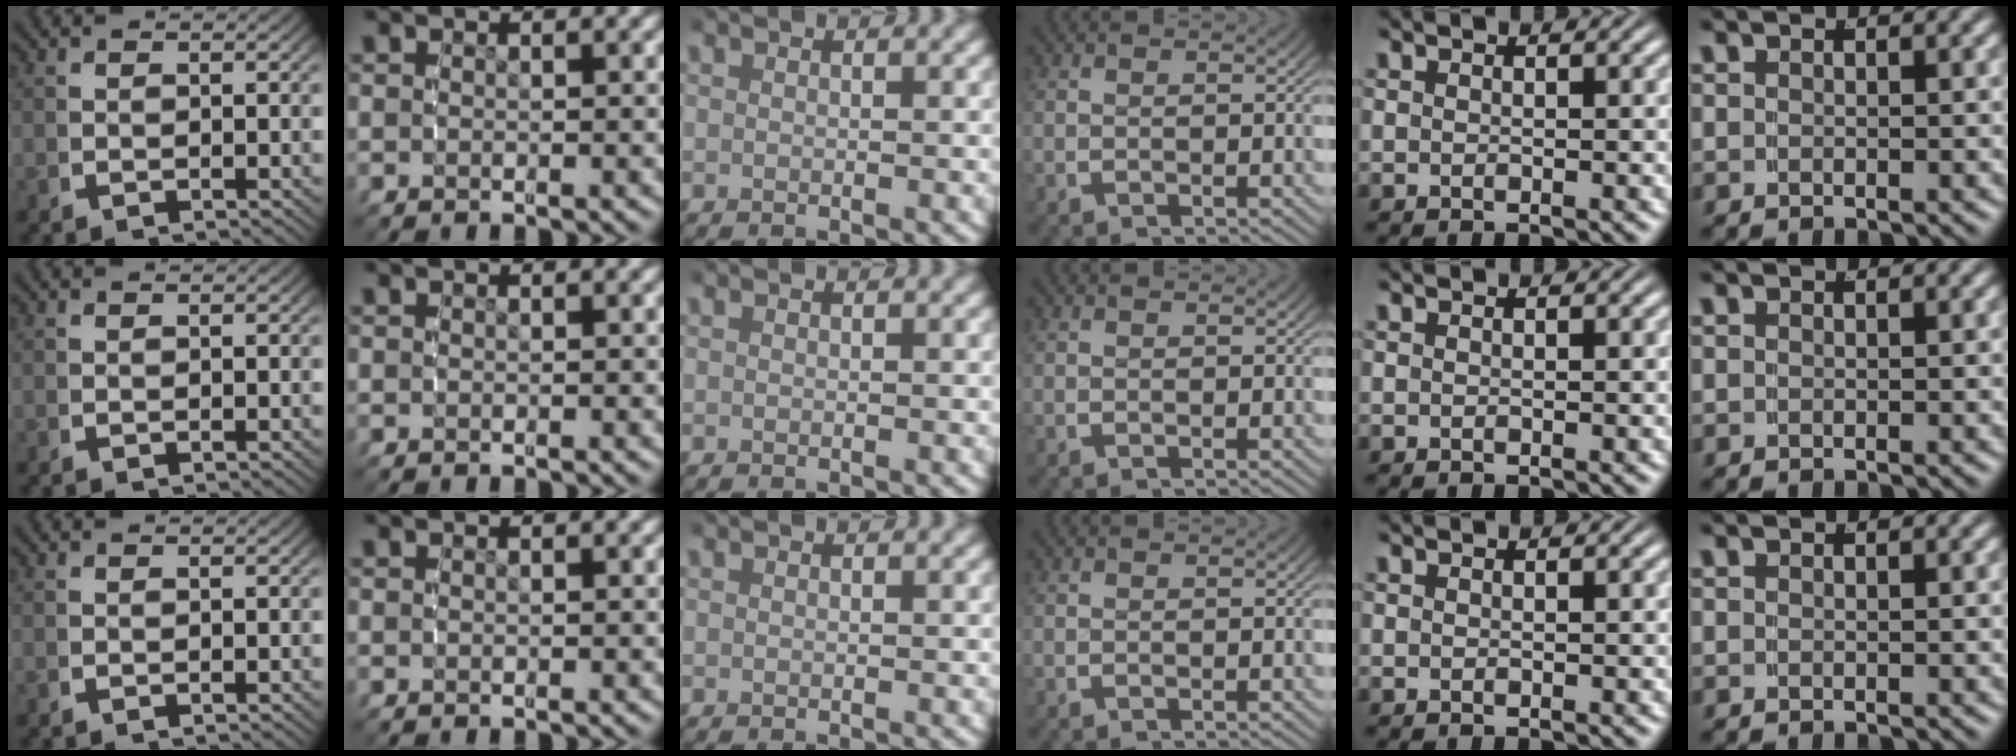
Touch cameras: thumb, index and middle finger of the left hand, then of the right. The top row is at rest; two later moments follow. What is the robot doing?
{"motion": "reach", "object": "coat"}